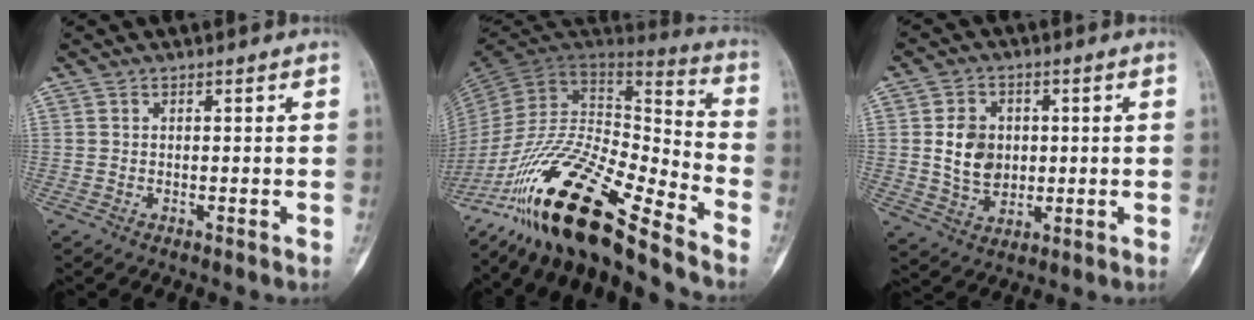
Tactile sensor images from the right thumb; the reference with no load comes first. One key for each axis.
{"total": 25.9, "fx": -18.7, "fy": 6.5, "fz": 16.8, "tx": -0.322, "ty": 0.059, "tz": -0.339}
{"total": 8.8, "fx": 0.6, "fy": 7.1, "fz": 5.2, "tx": -0.058, "ty": -0.006, "tz": 0.016}